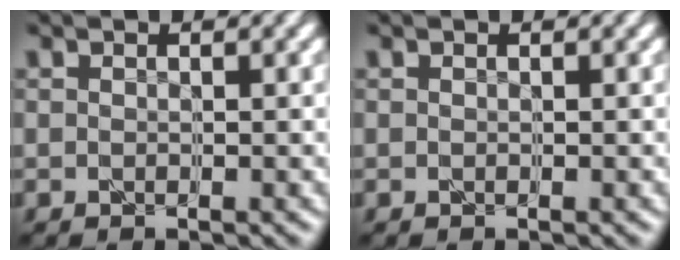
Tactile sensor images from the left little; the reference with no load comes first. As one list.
[{"total": 0.0}]